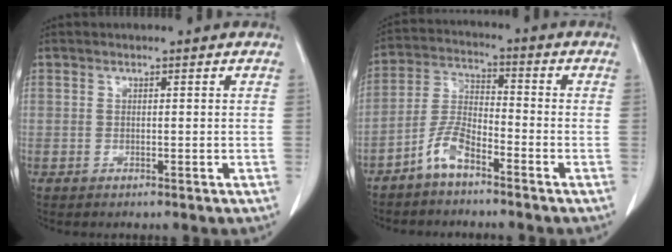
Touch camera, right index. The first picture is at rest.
{"total": 6.1, "force": [-4.3, 1.8, 4.0], "torque": [-0.096, 0.005, -0.091]}